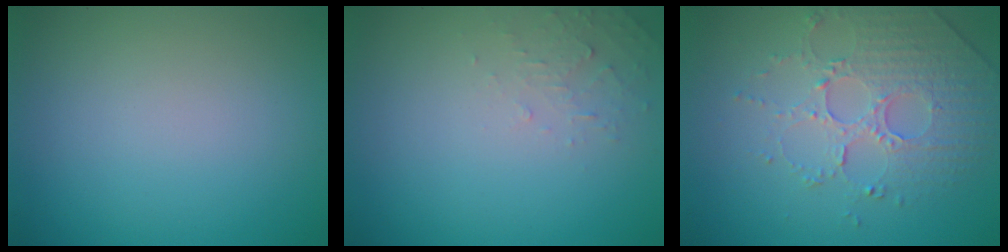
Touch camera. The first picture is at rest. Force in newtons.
{"total": 1.4, "press": 1.4, "slide": 0.2}
{"total": 5.1, "press": 3.5, "slide": 3.7}